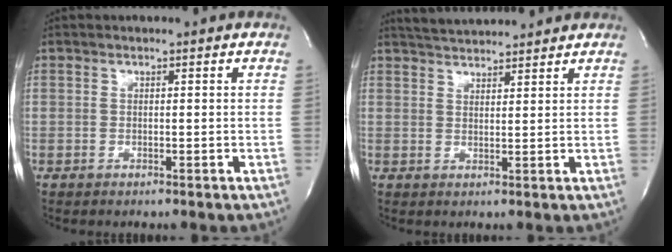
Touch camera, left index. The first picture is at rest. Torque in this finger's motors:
{"motor_torque": [-0.47, -0.21, 0.09, 0.05]}